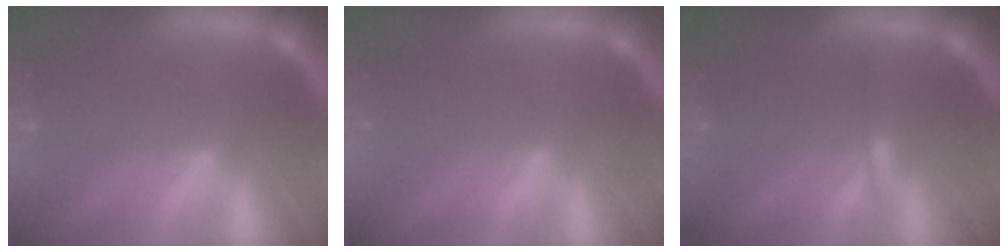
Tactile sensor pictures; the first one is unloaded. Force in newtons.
{"total": 0.0}
{"total": 0.9}